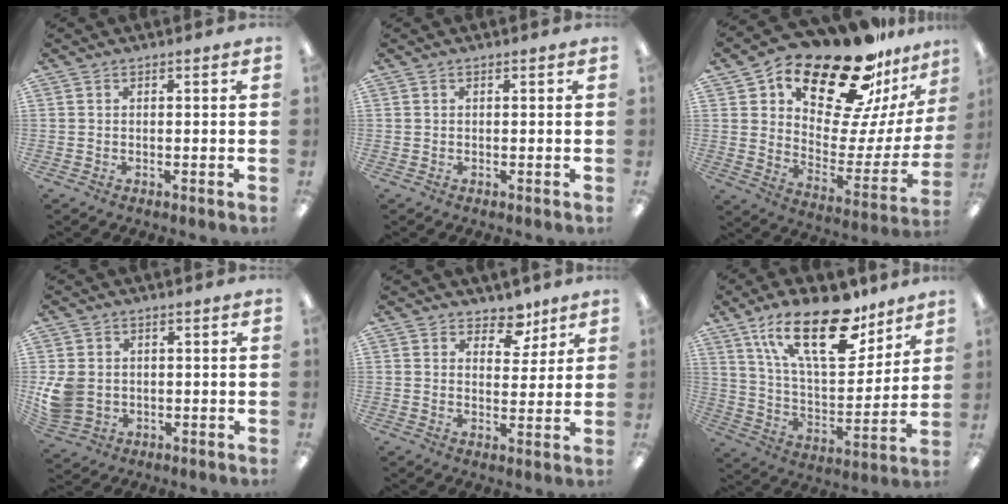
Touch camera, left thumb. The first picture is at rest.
{"total": 0.0}
{"total": 24.4, "force": [18.9, 9.0, 12.5], "torque": [-0.191, -0.131, 0.318]}
{"total": 7.6, "force": [0.2, 6.5, 4.0], "torque": [-0.092, 0.011, 0.009]}
{"total": 6.7, "force": [4.9, 3.8, 2.3], "torque": [-0.023, -0.025, 0.085]}
{"total": 23.6, "force": [14.3, 10.1, 15.8], "torque": [-0.267, -0.071, 0.244]}